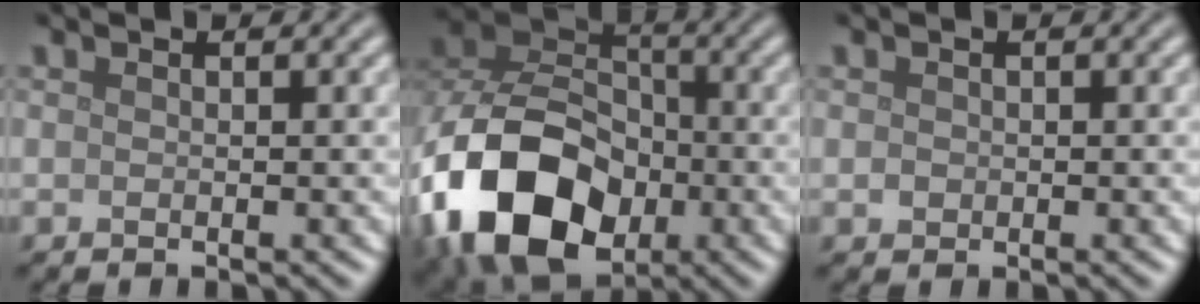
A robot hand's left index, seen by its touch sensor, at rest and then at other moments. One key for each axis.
{"total": 14.6, "fx": -5.5, "fy": 10.2, "fz": 8.8, "tx": -0.188, "ty": -0.027, "tz": -0.104}
{"total": 0.6, "fx": -0.1, "fy": 0.6, "fz": 0.1, "tx": 0.001, "ty": -0.004, "tz": -0.003}